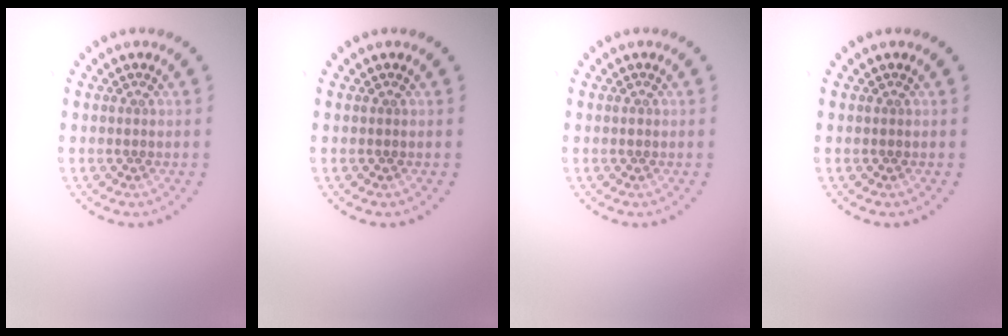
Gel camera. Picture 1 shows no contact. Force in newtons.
{"total": 0.0}
{"total": 0.5, "press": 0.5, "slide": 0.2}
{"total": 0.0}